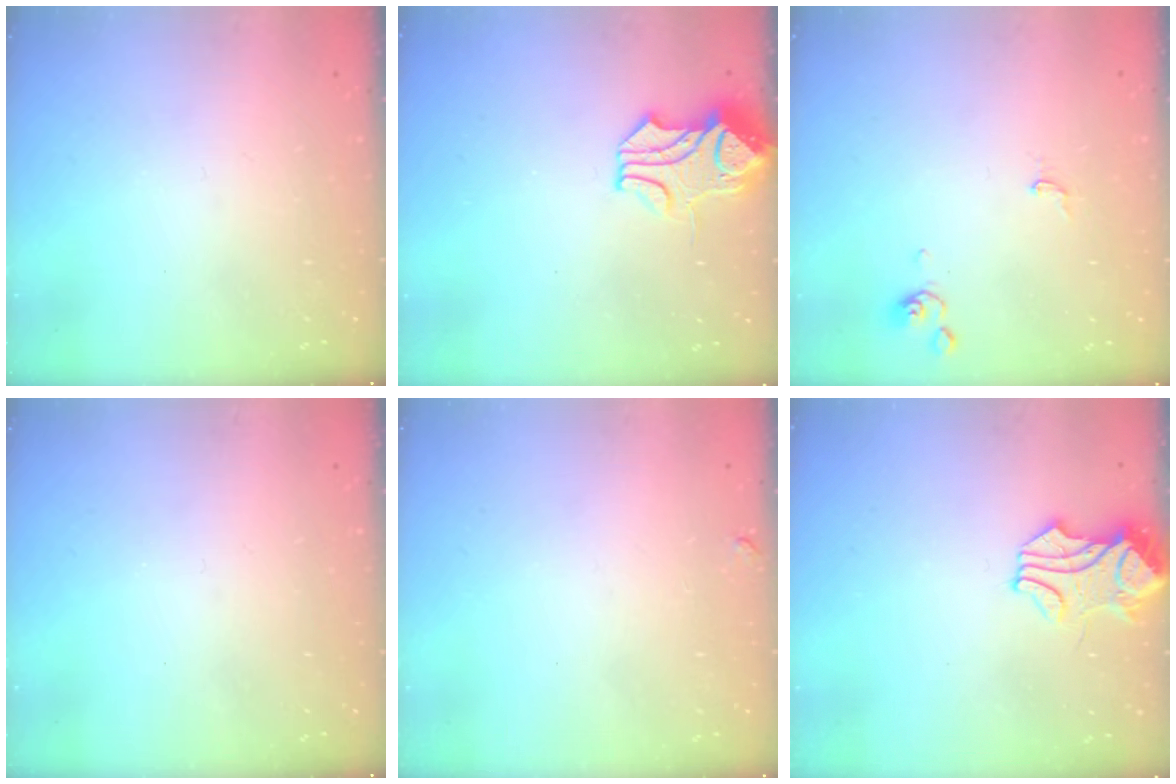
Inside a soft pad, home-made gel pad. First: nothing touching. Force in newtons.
{"total": 1.5, "press": 0.8, "slide": 1.3}
{"total": 2.2, "press": 2.2, "slide": 0.3}
{"total": 0.0}
{"total": 0.0}
{"total": 1.9, "press": 1.8, "slide": 0.8}